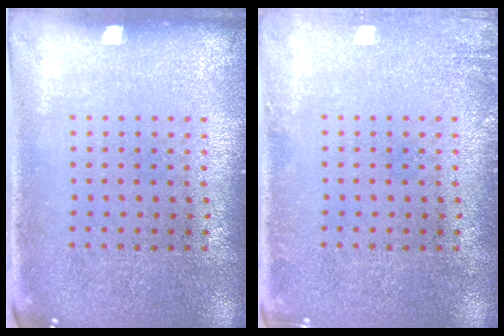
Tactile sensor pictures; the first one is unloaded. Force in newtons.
{"total": 1.4, "press": 1.3, "slide": 0.2}